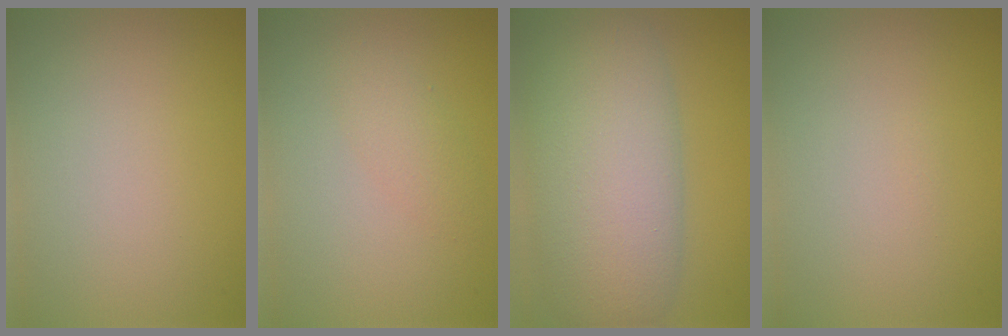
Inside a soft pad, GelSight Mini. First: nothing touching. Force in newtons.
{"total": 1.7, "press": 1.7, "slide": 0.0}
{"total": 10.8, "press": 10.8, "slide": 0.5}
{"total": 0.0}